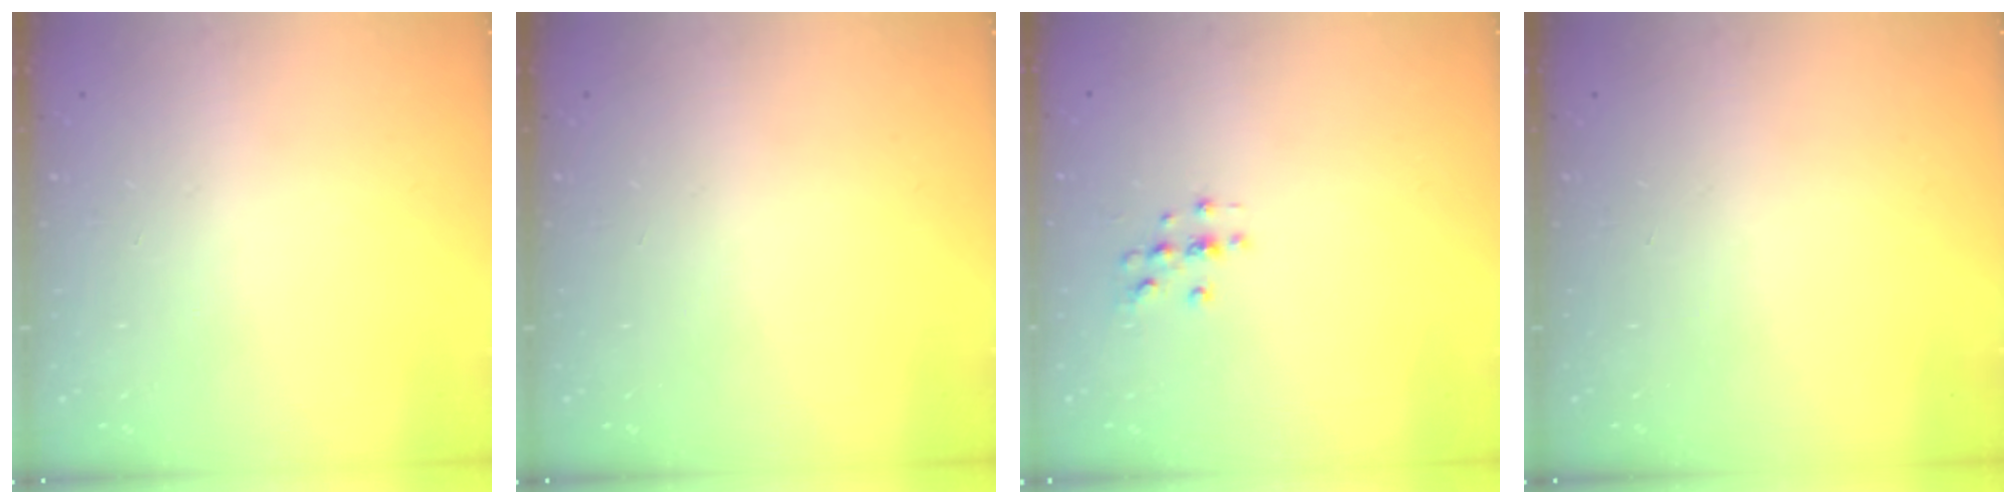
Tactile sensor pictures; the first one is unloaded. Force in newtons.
{"total": 0.0}
{"total": 2.0, "press": 2.0, "slide": 0.2}
{"total": 0.0}